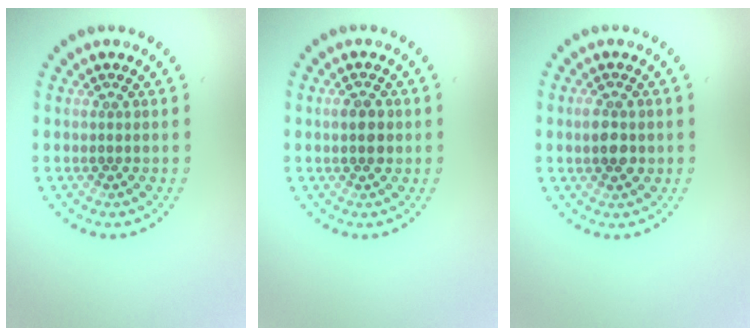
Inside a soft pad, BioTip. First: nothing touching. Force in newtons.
{"total": 2.4, "press": 2.3, "slide": 0.2}
{"total": 2.5, "press": 2.5, "slide": 0.1}